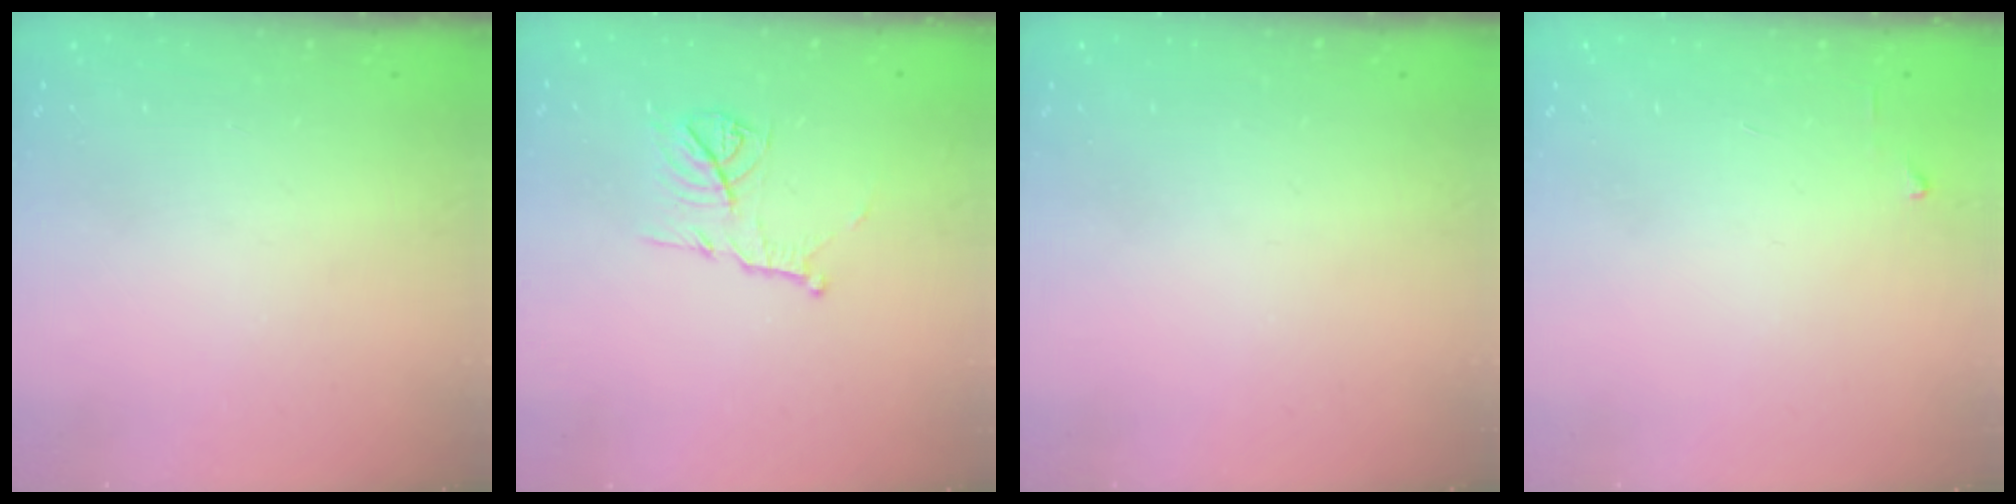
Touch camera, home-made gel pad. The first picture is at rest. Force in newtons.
{"total": 10.3, "press": 10.3, "slide": 0.1}
{"total": 0.0}
{"total": 3.7, "press": 3.6, "slide": 0.4}